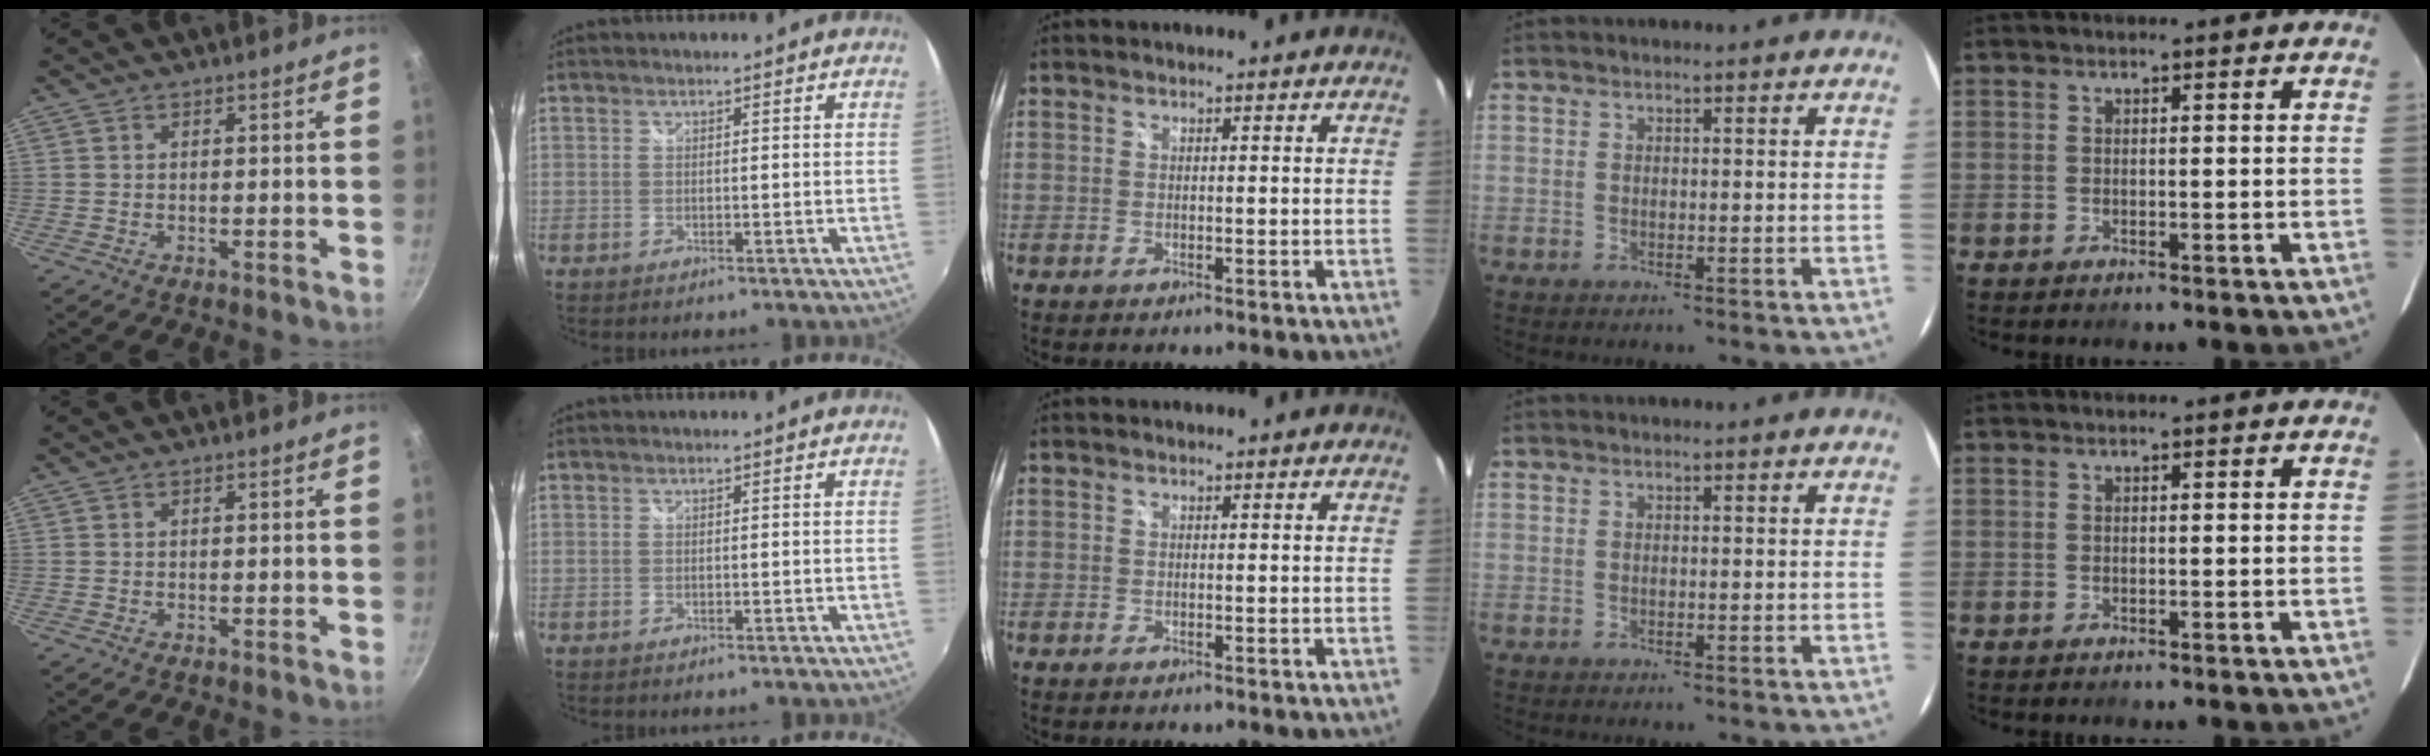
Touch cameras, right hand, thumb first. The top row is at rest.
{}